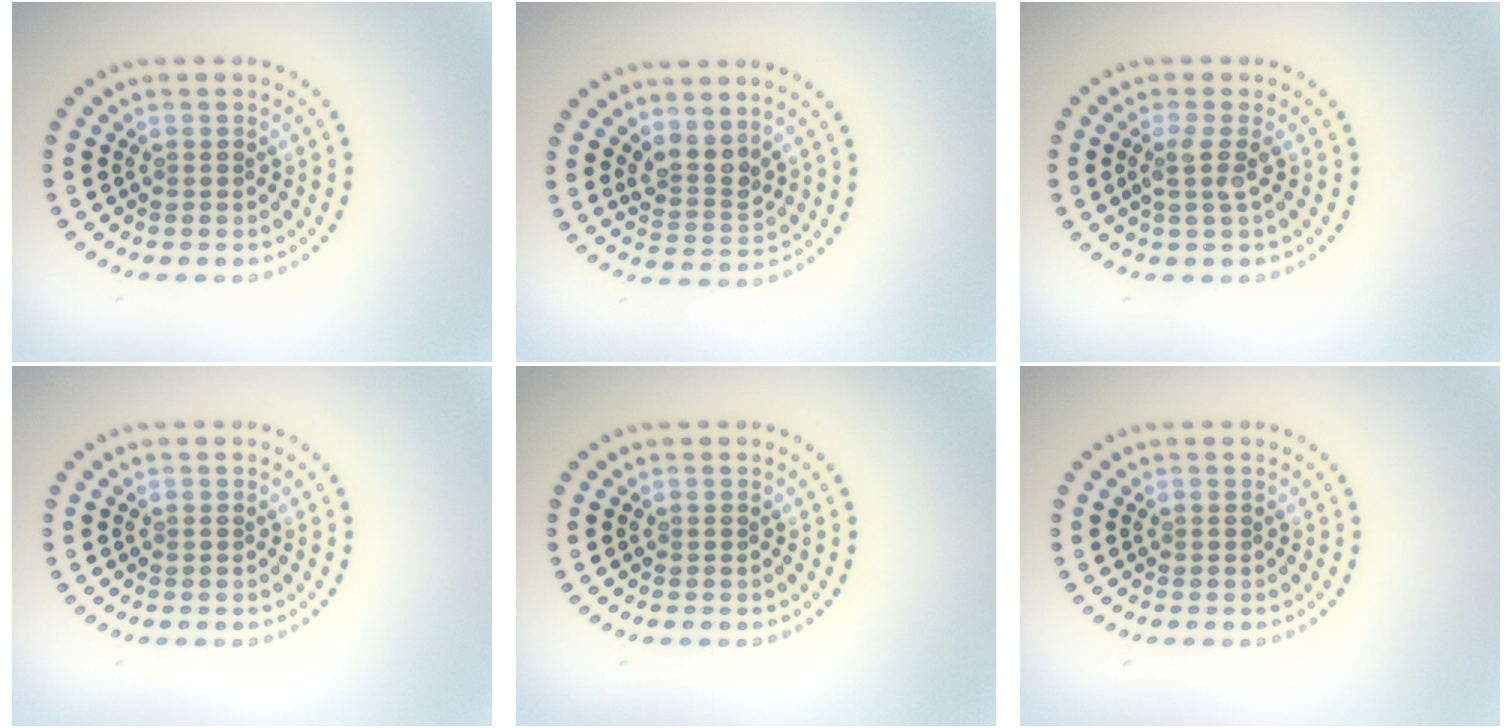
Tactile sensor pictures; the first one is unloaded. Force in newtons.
{"total": 2.7, "press": 2.0, "slide": 1.8}
{"total": 1.7, "press": 1.2, "slide": 1.2}
{"total": 0.0}
{"total": 0.0}
{"total": 0.0}